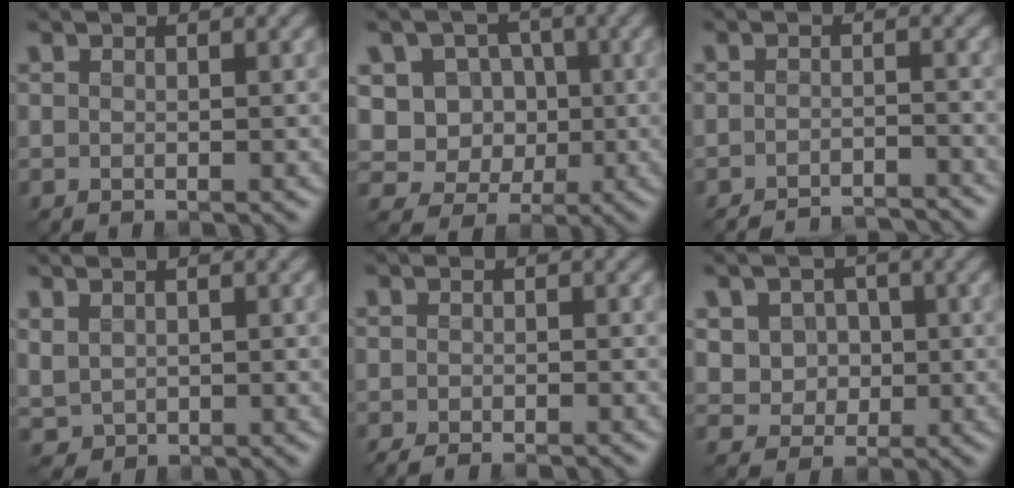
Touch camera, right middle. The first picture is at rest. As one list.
[{"total": 7.7, "force": [0.5, 7.1, 2.9], "torque": [-0.056, 0.027, -0.009]}, {"total": 3.9, "force": [-3.9, 0.2, 0.2], "torque": [0.000, -0.003, -0.062]}, {"total": 1.4, "force": [0.4, 1.1, 0.7], "torque": [-0.022, -0.005, 0.012]}, {"total": 1.9, "force": [-1.8, 0.0, 0.4], "torque": [-0.001, -0.006, -0.029]}, {"total": 3.9, "force": [0.4, 3.6, 1.5], "torque": [-0.027, 0.002, 0.004]}]